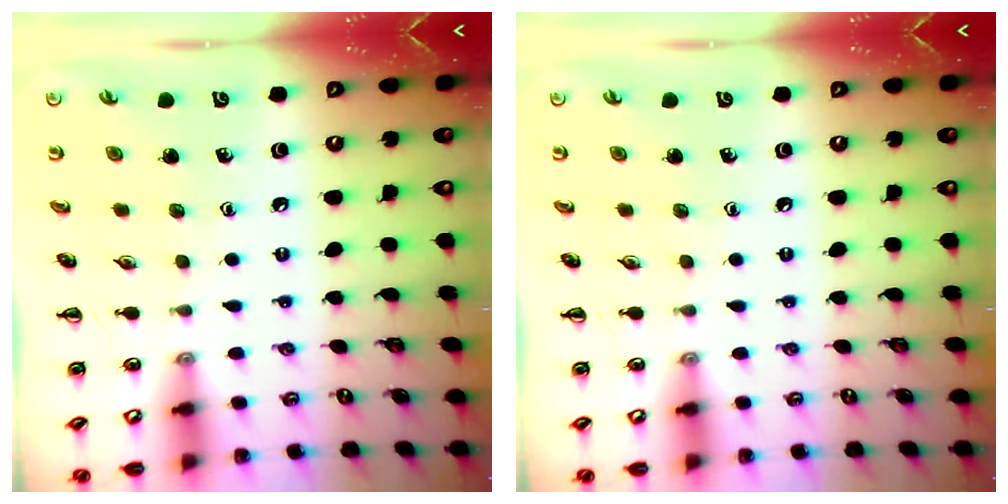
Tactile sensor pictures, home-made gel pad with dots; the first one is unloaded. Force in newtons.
{"total": 0.0}